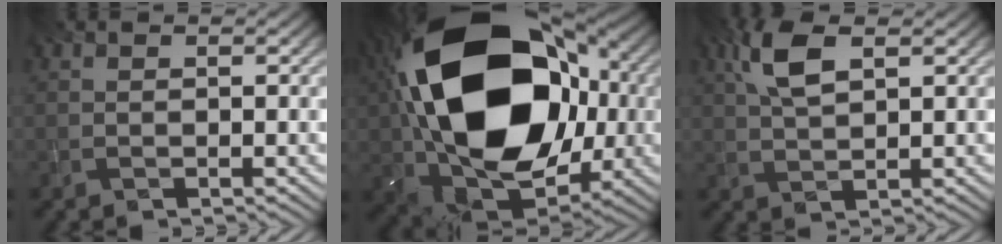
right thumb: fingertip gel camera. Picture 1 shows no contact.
{"total": 23.5, "force": [3.1, 15.8, 17.0], "torque": [-0.364, -0.006, 0.053]}
{"total": 5.5, "force": [2.3, 2.2, 4.5], "torque": [-0.113, 0.007, 0.047]}